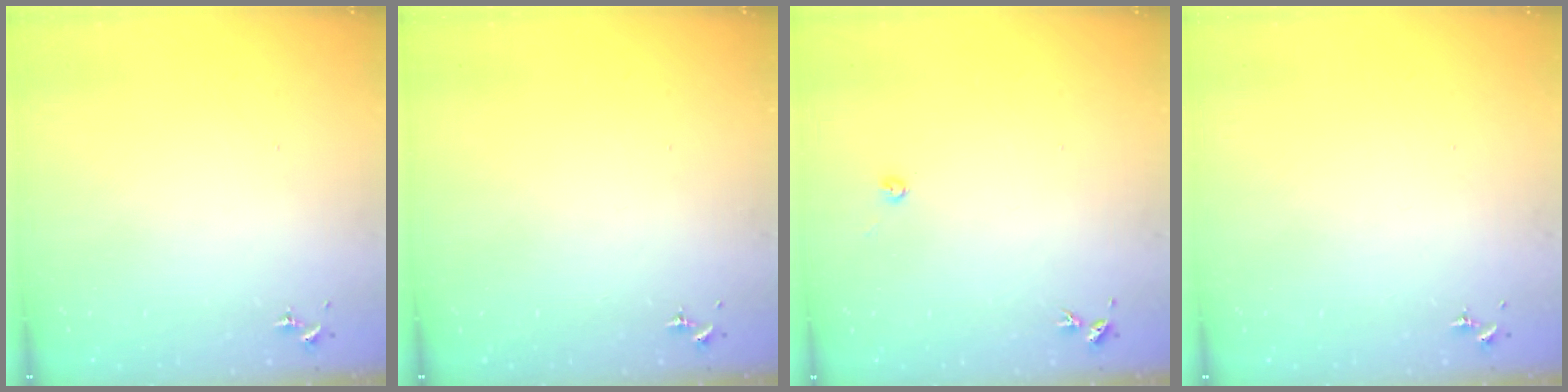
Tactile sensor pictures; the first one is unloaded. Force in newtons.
{"total": 0.0}
{"total": 2.2, "press": 2.2, "slide": 0.3}
{"total": 0.0}